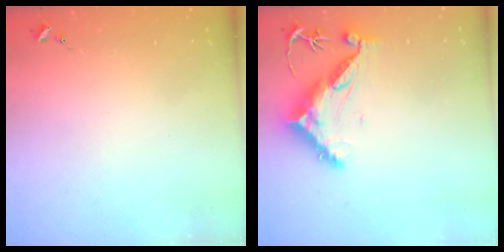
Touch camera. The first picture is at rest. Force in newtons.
{"total": 11.7, "press": 11.7, "slide": 0.9}